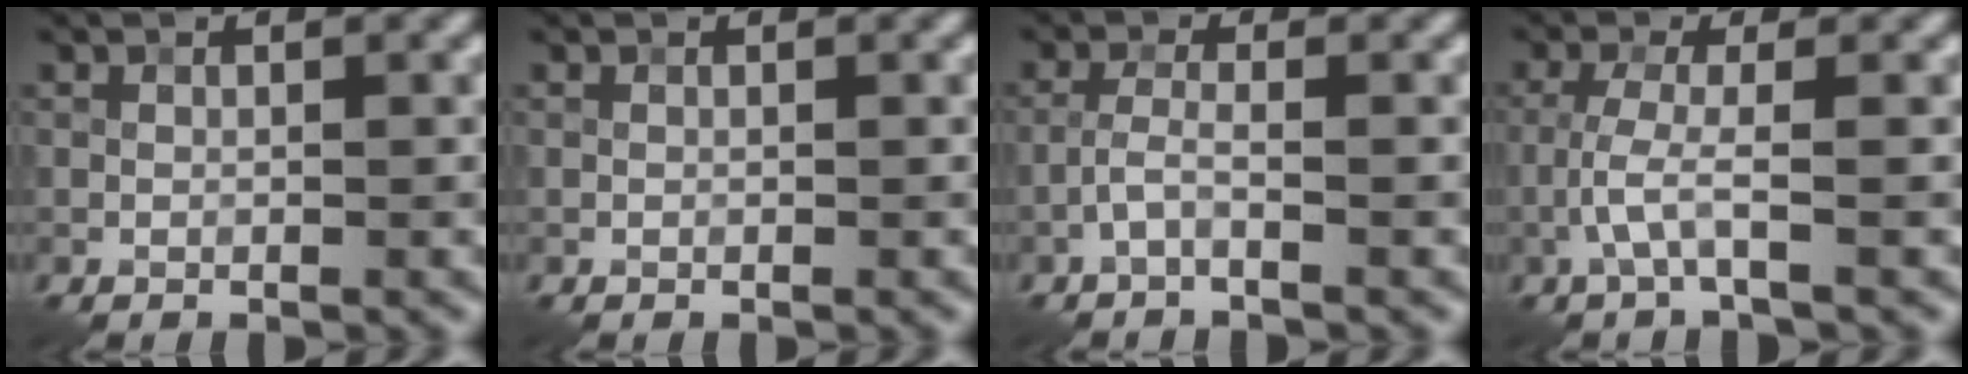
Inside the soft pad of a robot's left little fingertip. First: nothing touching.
{"total": 0.0}
{"total": 1.7, "force": [-1.0, 0.2, 1.4], "torque": [-0.032, 0.008, -0.025]}
{"total": 2.3, "force": [-0.8, 0.0, 2.1], "torque": [-0.048, 0.008, -0.024]}